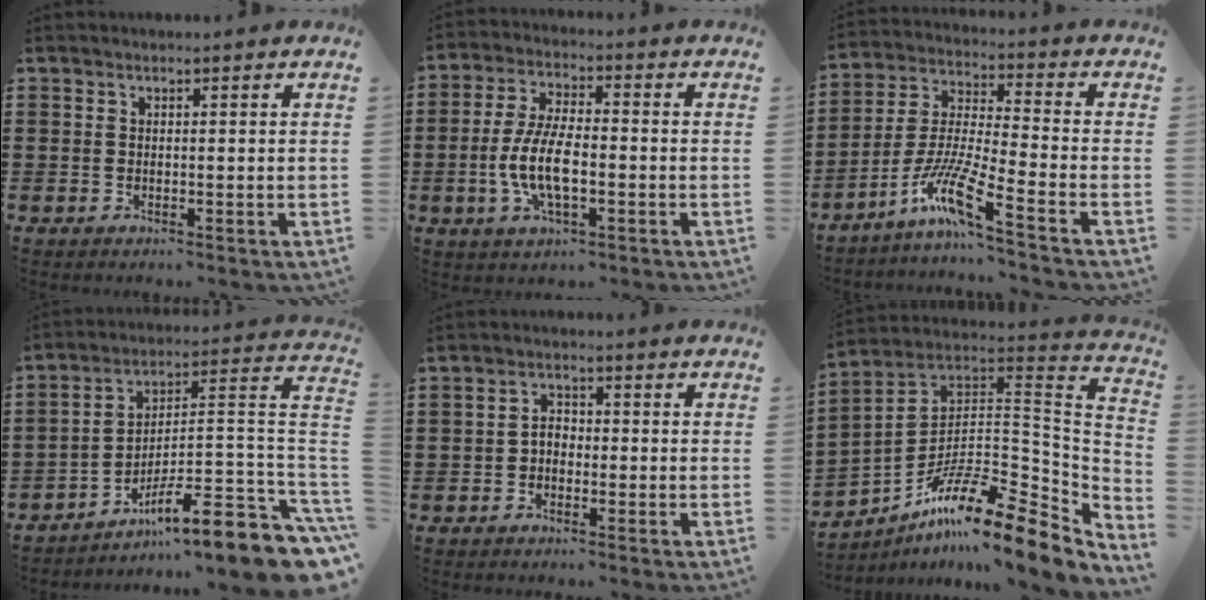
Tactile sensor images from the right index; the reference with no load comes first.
{"total": 8.6, "force": [-2.0, 3.4, 7.6], "torque": [-0.169, -0.007, -0.042]}
{"total": 9.9, "force": [-6.6, 0.7, 7.4], "torque": [-0.172, -0.015, -0.134]}
{"total": 12.3, "force": [-8.5, 1.9, 8.8], "torque": [-0.116, 0.011, -0.152]}
{"total": 1.7, "force": [-0.9, 1.1, 1.0], "torque": [-0.021, 0.006, -0.021]}
{"total": 13.7, "force": [-9.3, 2.7, 9.7], "torque": [-0.146, 0.007, -0.177]}